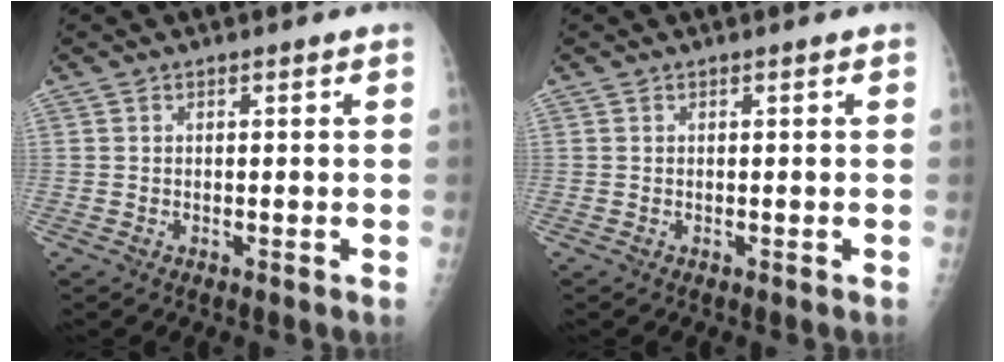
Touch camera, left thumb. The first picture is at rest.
{"total": 0.0}